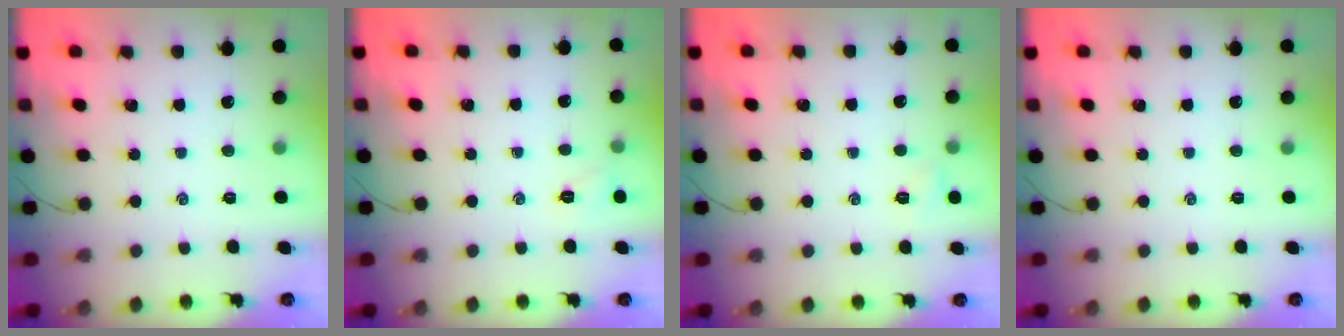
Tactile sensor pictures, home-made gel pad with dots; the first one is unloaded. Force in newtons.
{"total": 5.0, "press": 4.8, "slide": 1.2}
{"total": 2.8, "press": 2.7, "slide": 0.8}
{"total": 0.0}